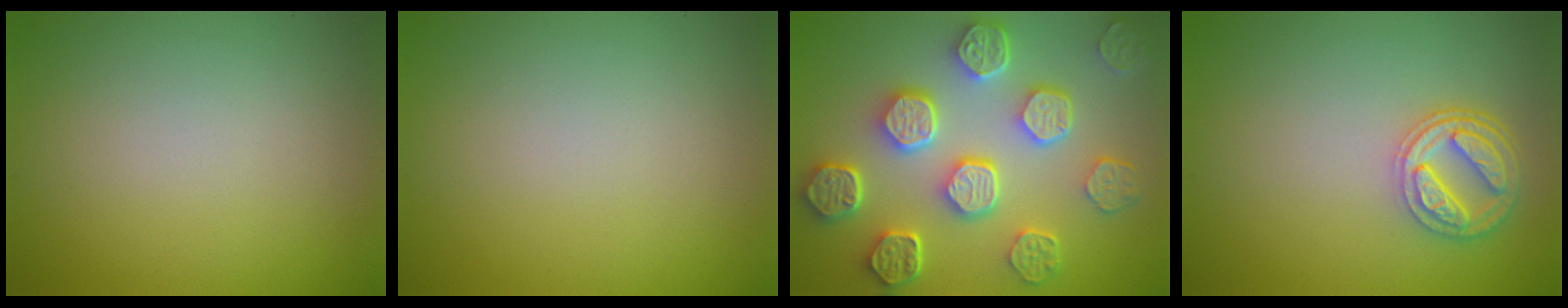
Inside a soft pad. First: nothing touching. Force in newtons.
{"total": 0.0}
{"total": 8.4, "press": 6.5, "slide": 5.3}
{"total": 4.3, "press": 3.6, "slide": 2.3}